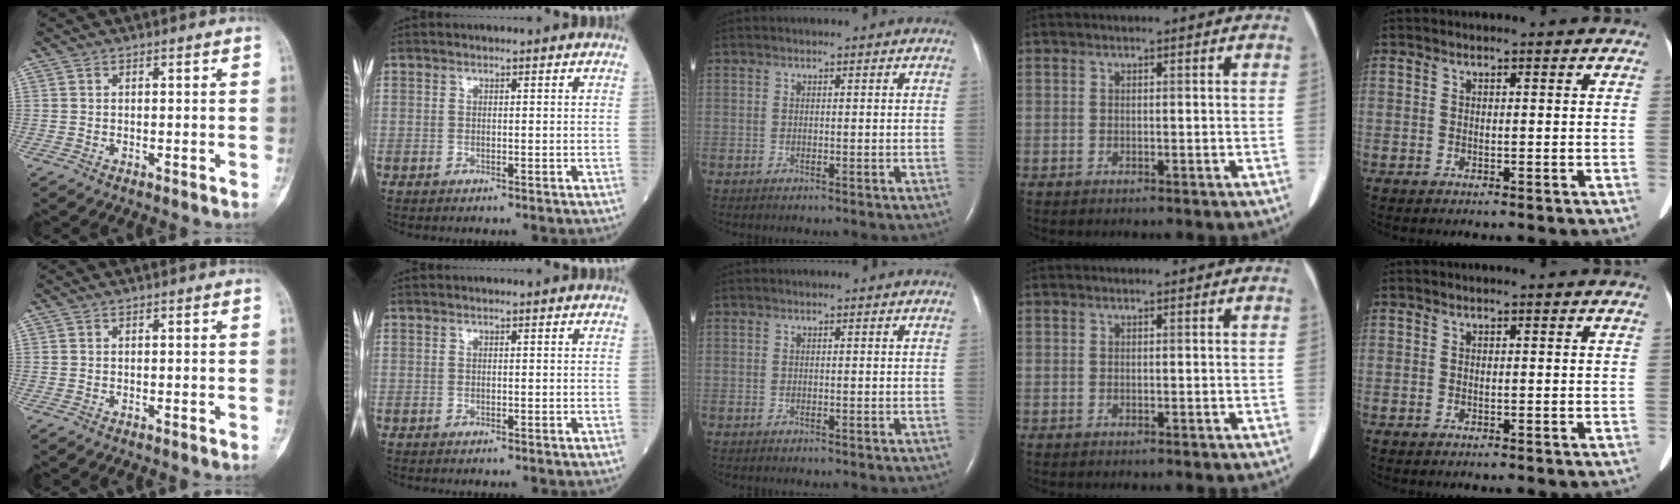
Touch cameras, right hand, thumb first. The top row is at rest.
{}